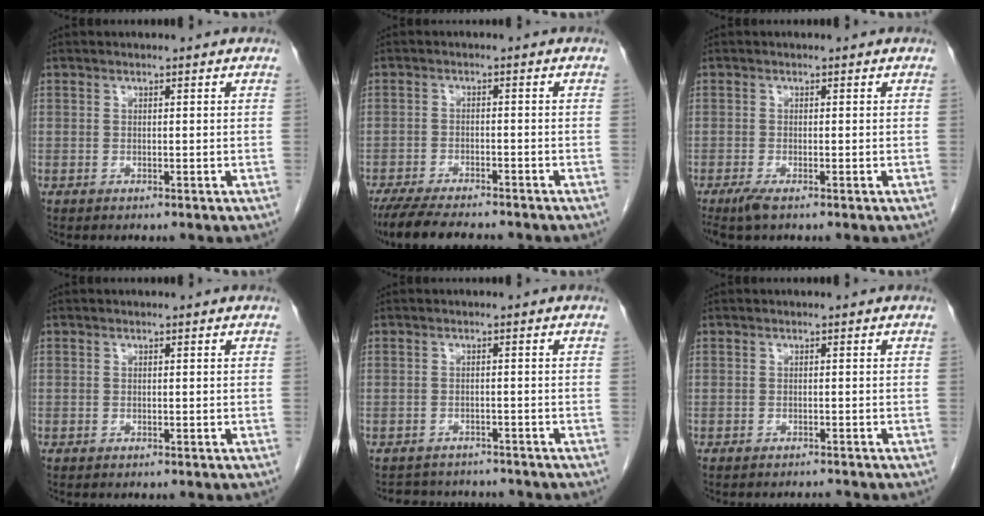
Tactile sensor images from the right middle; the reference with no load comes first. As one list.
[{"total": 10.9, "force": [-9.4, 2.0, 5.1], "torque": [-0.082, -0.016, -0.145]}, {"total": 2.0, "force": [-1.4, 0.2, 1.5], "torque": [-0.034, -0.008, -0.025]}, {"total": 0.0}, {"total": 6.3, "force": [-6.0, 1.9, 0.6], "torque": [-0.009, 0.008, -0.077]}, {"total": 2.4, "force": [-2.4, -0.1, 0.3], "torque": [-0.002, -0.007, -0.031]}]